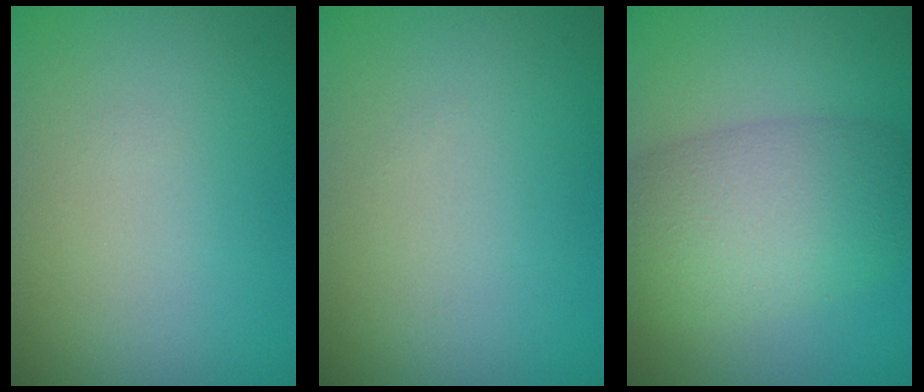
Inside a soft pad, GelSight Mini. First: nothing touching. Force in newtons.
{"total": 0.0}
{"total": 7.3, "press": 7.2, "slide": 0.5}